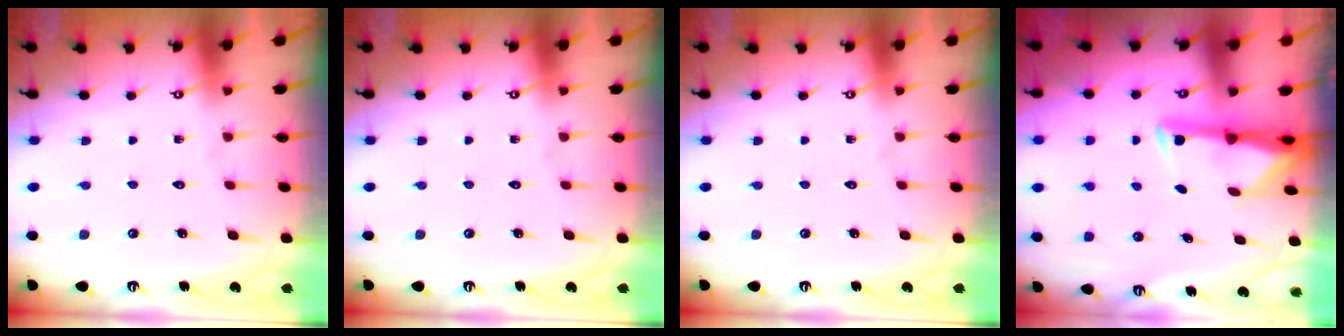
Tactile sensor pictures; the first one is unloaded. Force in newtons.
{"total": 0.0}
{"total": 0.0}
{"total": 2.8, "press": 2.7, "slide": 0.6}